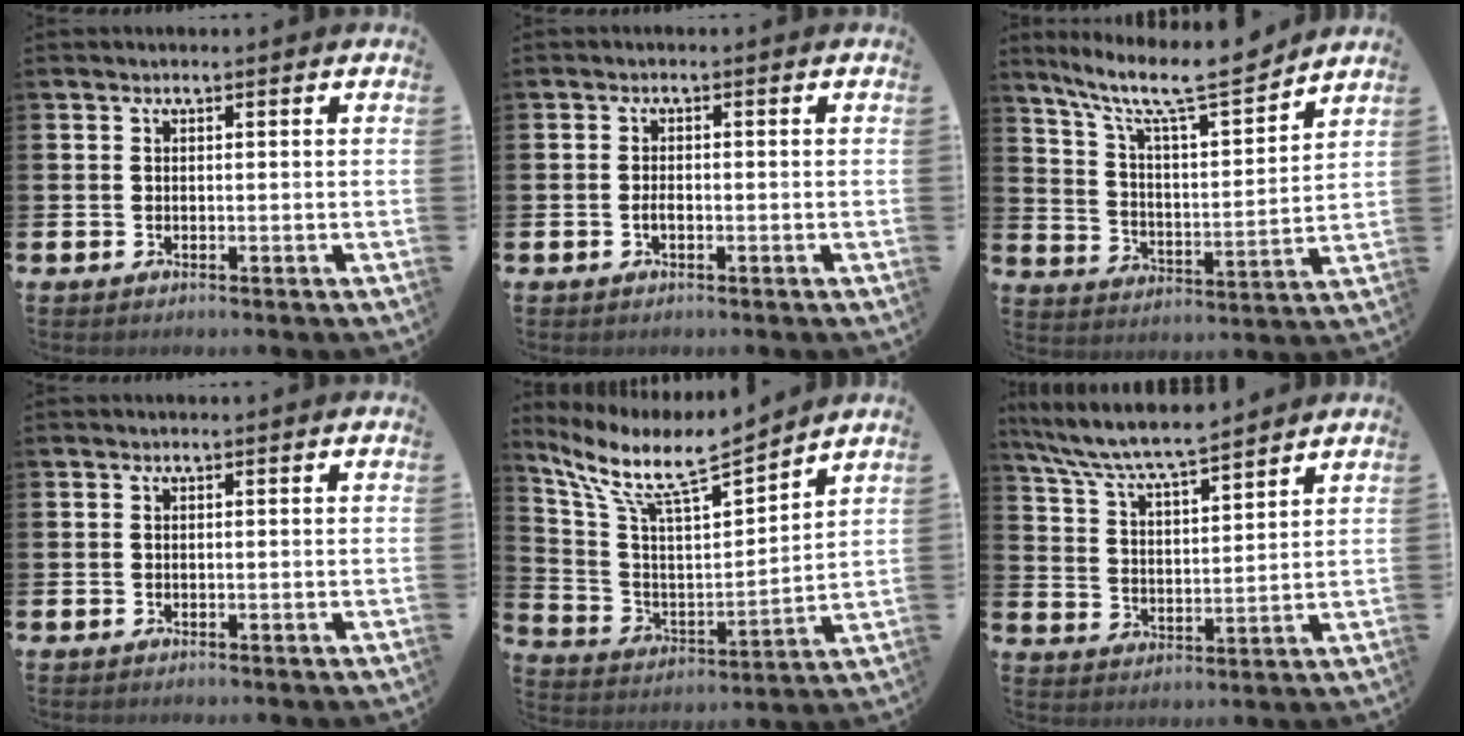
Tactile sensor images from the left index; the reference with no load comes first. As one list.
[{"total": 1.2, "force": [-0.4, 0.6, 1.0], "torque": [-0.017, 0.001, -0.009]}, {"total": 10.6, "force": [9.1, 1.2, 5.2], "torque": [-0.125, -0.066, 0.149]}, {"total": 0.0}, {"total": 10.0, "force": [8.5, 1.6, 4.9], "torque": [-0.136, -0.058, 0.143]}, {"total": 7.4, "force": [6.9, 0.6, 2.5], "torque": [-0.080, -0.043, 0.121]}]